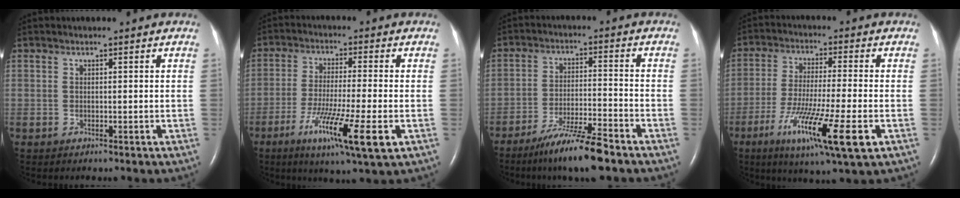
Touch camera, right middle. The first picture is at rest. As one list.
[{"total": 11.8, "force": [-5.0, 0.2, 10.7], "torque": [-0.196, -0.035, -0.082]}, {"total": 9.5, "force": [-7.2, 0.1, 6.2], "torque": [-0.115, -0.029, -0.128]}, {"total": 13.5, "force": [-5.7, 0.4, 12.2], "torque": [-0.231, -0.037, -0.093]}]